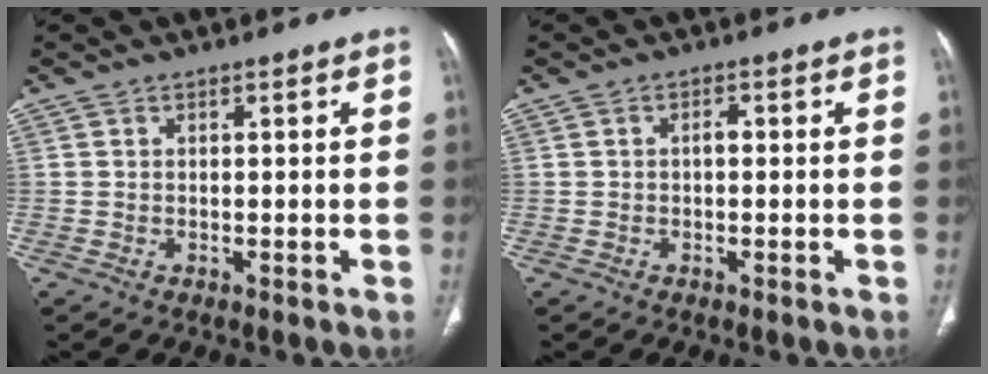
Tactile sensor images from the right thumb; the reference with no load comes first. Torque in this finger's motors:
{"motor_torque": [0.50, 0.68, 0.54, -0.01, -0.02]}